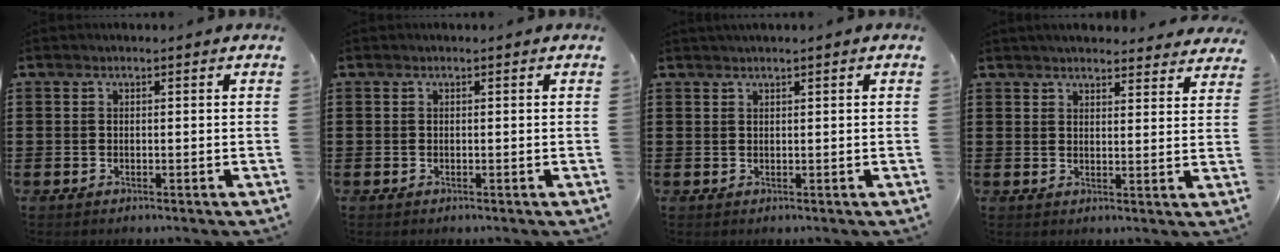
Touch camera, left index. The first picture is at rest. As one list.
[{"total": 0.0}, {"total": 0.8, "force": [0.6, -0.1, 0.4], "torque": [-0.007, -0.002, 0.012]}, {"total": 3.7, "force": [3.6, 0.3, 0.6], "torque": [-0.022, -0.012, 0.066]}]